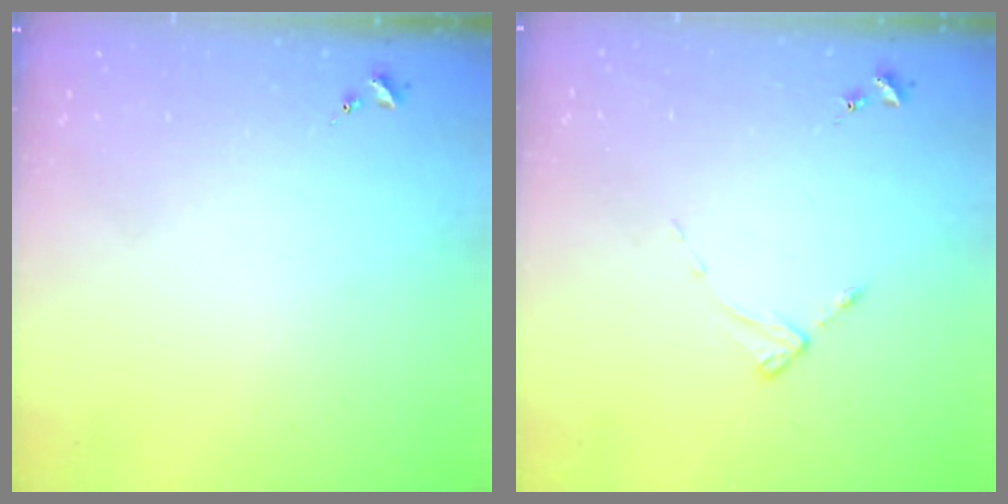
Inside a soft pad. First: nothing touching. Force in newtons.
{"total": 2.0, "press": 2.0, "slide": 0.3}